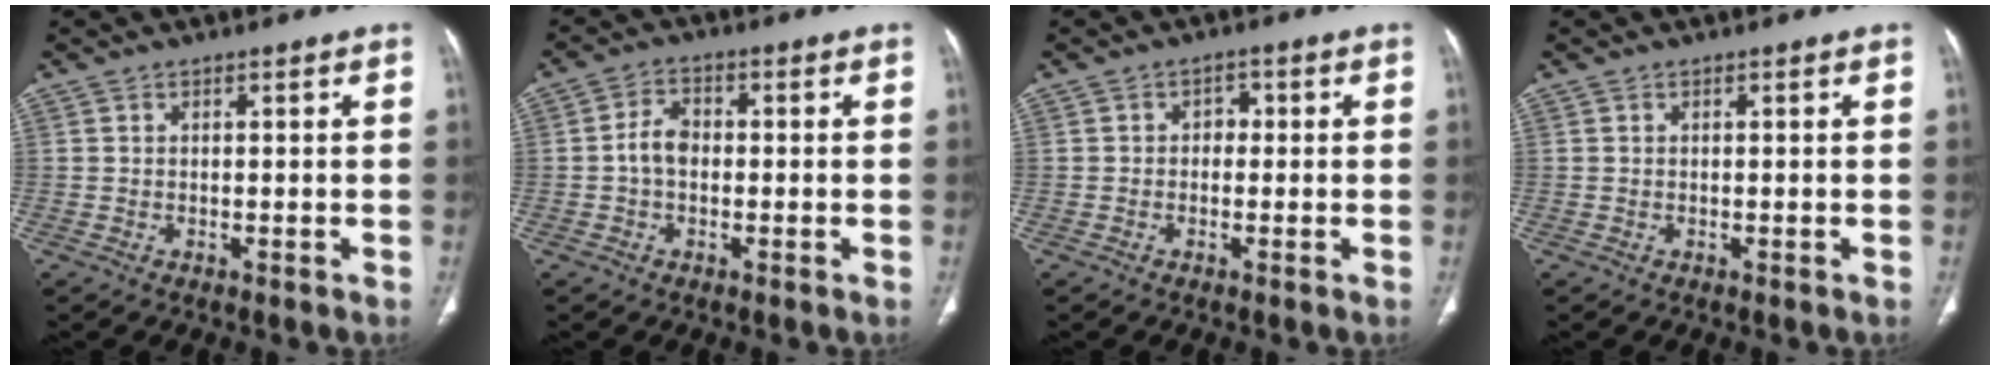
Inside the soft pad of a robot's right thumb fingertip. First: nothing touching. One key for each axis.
{"total": 4.4, "fx": -0.5, "fy": 3.1, "fz": 3.1, "tx": -0.051, "ty": 0.015, "tz": -0.017}
{"total": 2.1, "fx": -0.1, "fy": 1.7, "fz": 1.2, "tx": -0.003, "ty": 0.007, "tz": -0.010}
{"total": 0.0}